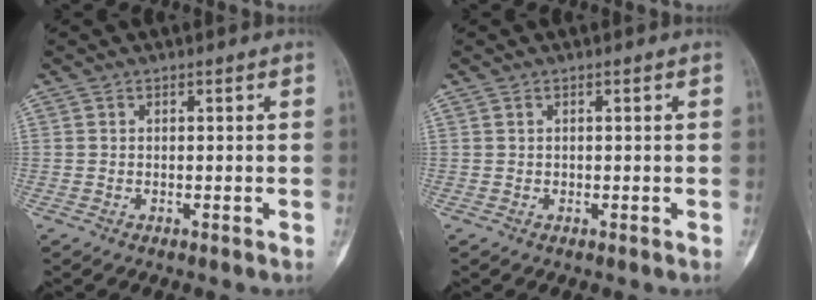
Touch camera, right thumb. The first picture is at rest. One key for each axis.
{"total": 0.0}